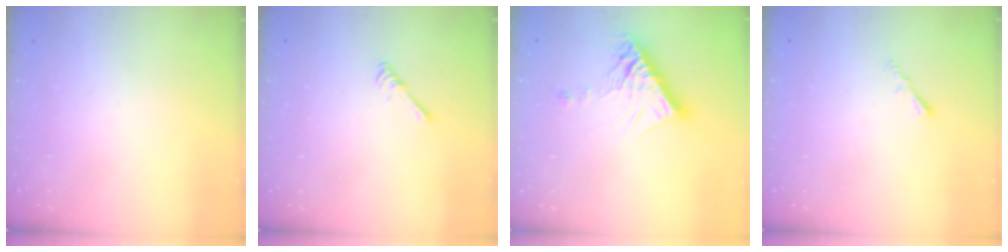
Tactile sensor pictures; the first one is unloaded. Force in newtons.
{"total": 2.7, "press": 2.6, "slide": 0.5}
{"total": 12.4, "press": 12.3, "slide": 1.0}
{"total": 1.5, "press": 1.5, "slide": 0.4}